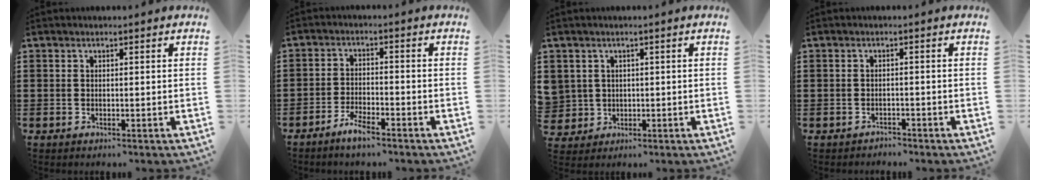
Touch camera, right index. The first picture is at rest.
{"total": 3.4, "force": [-2.9, 0.6, 1.6], "torque": [-0.043, 0.004, -0.060]}
{"total": 2.6, "force": [0.6, 2.5, -0.4], "torque": [-0.006, 0.011, 0.008]}
{"total": 1.2, "force": [-1.2, 0.2, -0.2], "torque": [-0.001, 0.004, -0.029]}